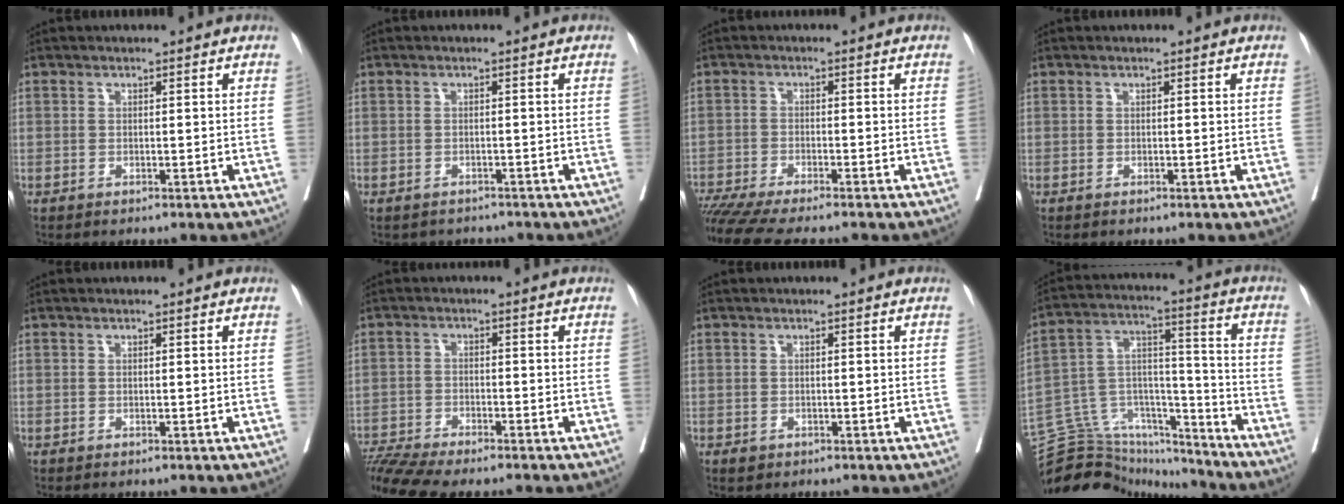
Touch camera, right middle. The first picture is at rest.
{"total": 5.1, "force": [-4.6, 1.9, 0.8], "torque": [-0.014, 0.002, -0.056]}
{"total": 12.3, "force": [-10.7, 0.5, 6.1], "torque": [-0.091, -0.021, -0.172]}
{"total": 0.0}
{"total": 0.0}
{"total": 10.6, "force": [-9.6, 0.3, 4.5], "torque": [-0.081, 0.000, -0.159]}
{"total": 1.4, "force": [-0.8, 0.9, 0.6], "torque": [-0.012, -0.001, -0.008]}
{"total": 18.5, "force": [-17.5, 4.7, 3.6], "torque": [-0.065, 0.056, -0.286]}